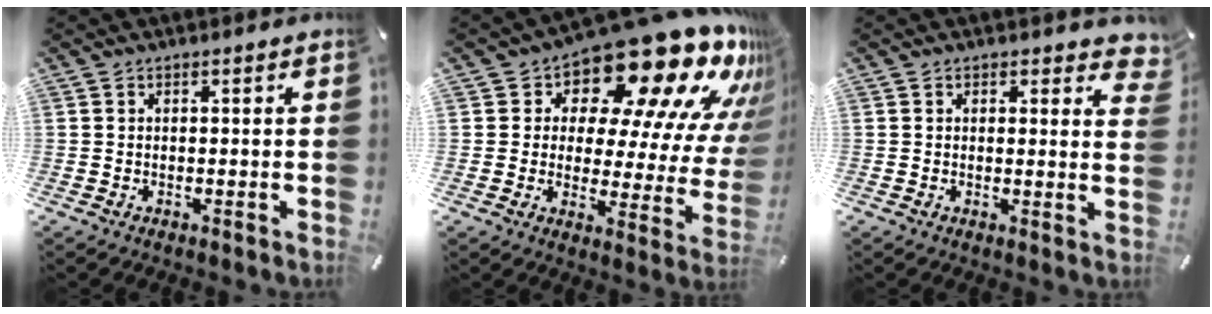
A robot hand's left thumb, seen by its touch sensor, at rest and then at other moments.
{"total": 21.4, "force": [16.0, 8.1, 11.6], "torque": [-0.156, -0.140, 0.259]}
{"total": 2.8, "force": [1.8, 1.7, 1.2], "torque": [0.003, -0.012, 0.027]}